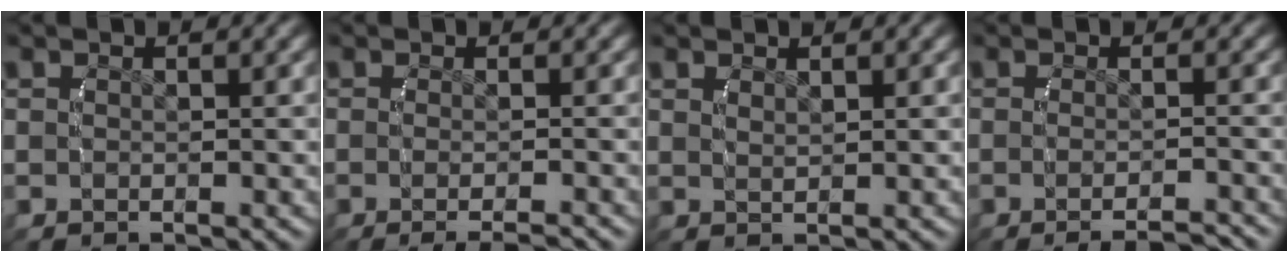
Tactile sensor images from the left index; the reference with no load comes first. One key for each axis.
{"total": 4.3, "fx": -3.6, "fy": 0.6, "fz": 2.3, "tx": -0.031, "ty": -0.011, "tz": -0.046}
{"total": 0.8, "fx": 0.7, "fy": -0.2, "fz": 0.5, "tx": -0.012, "ty": -0.005, "tz": 0.018}
{"total": 5.5, "fx": -5.0, "fy": 0.8, "fz": 2.1, "tx": -0.022, "ty": -0.012, "tz": -0.070}